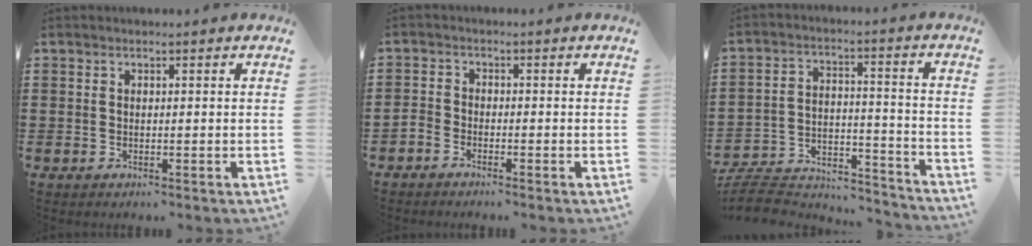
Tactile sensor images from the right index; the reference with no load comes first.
{"total": 1.4, "force": [-1.3, 0.4, 0.1], "torque": [-0.006, 0.006, -0.028]}
{"total": 7.5, "force": [-7.0, 1.8, 2.1], "torque": [-0.052, 0.000, -0.141]}